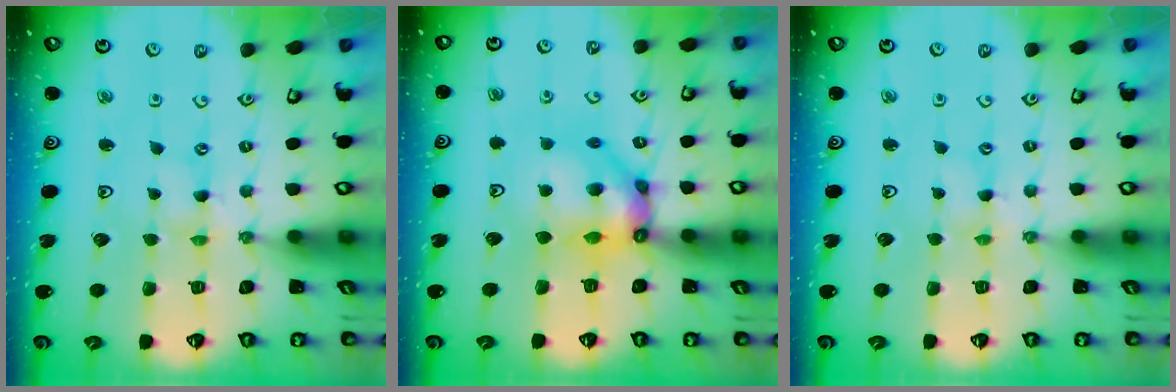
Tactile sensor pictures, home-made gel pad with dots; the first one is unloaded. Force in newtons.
{"total": 11.9, "press": 11.8, "slide": 1.1}
{"total": 2.7, "press": 2.7, "slide": 0.4}